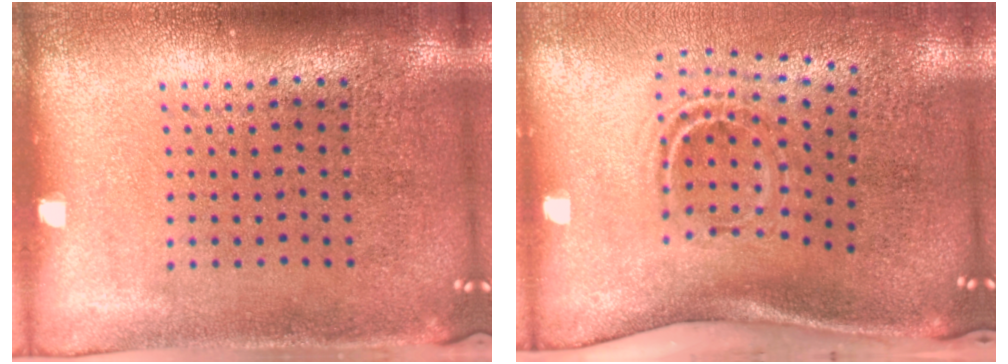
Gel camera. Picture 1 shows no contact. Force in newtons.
{"total": 2.1, "press": 1.2, "slide": 1.8}